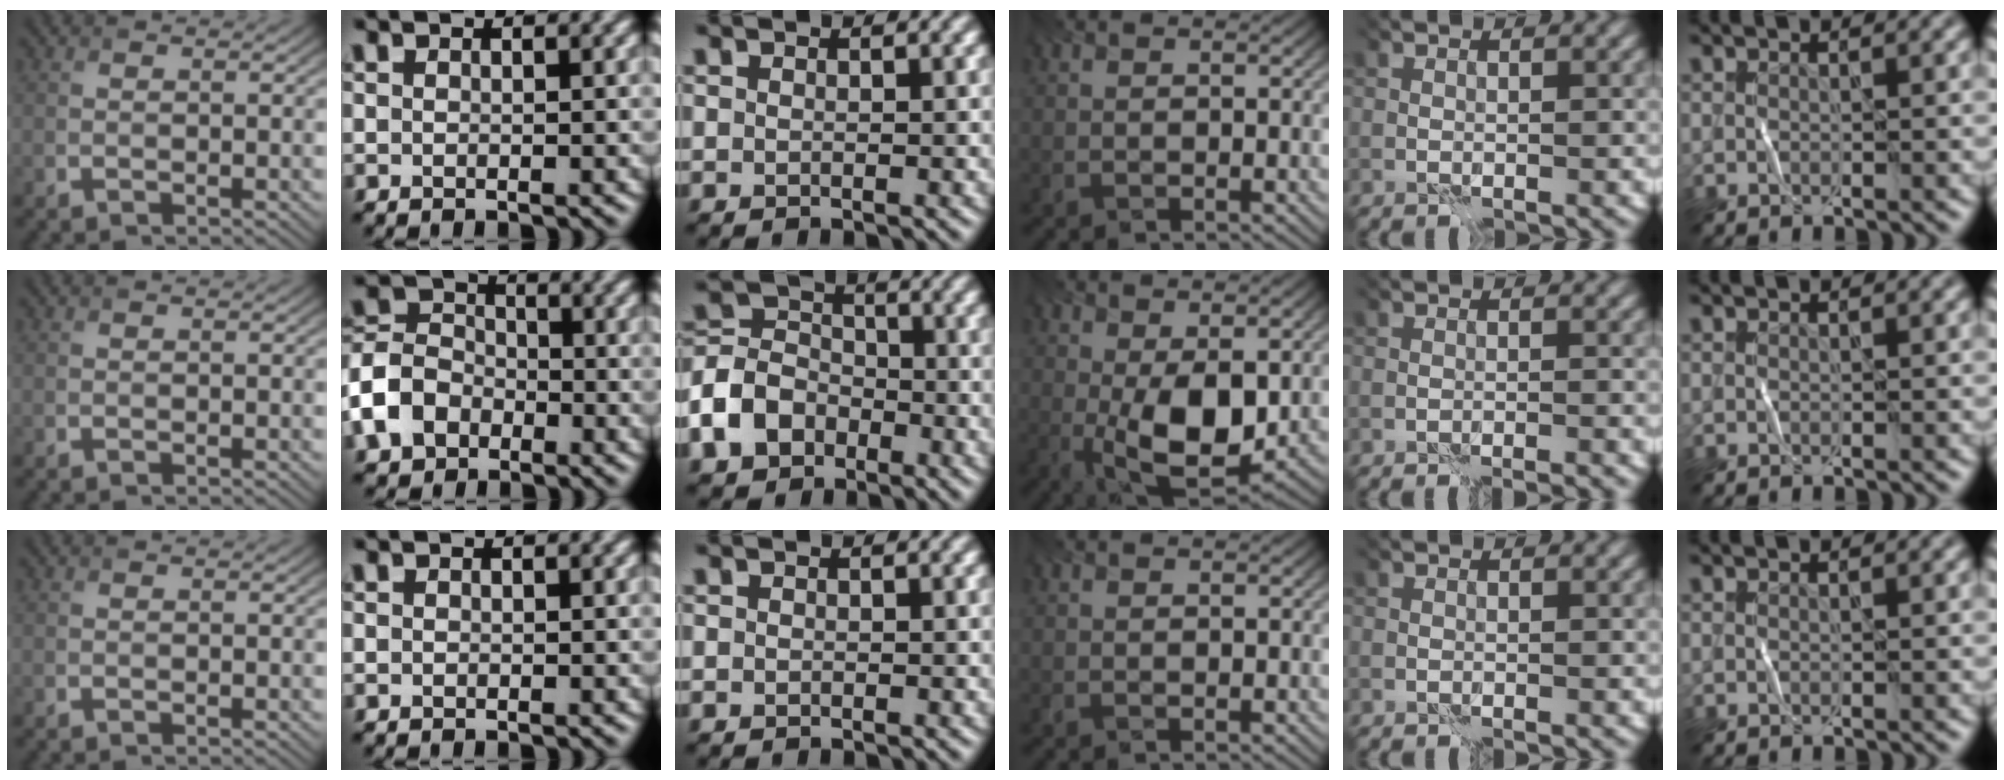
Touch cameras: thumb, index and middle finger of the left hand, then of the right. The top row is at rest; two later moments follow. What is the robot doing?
{"motion": "fold", "object": "bandana"}